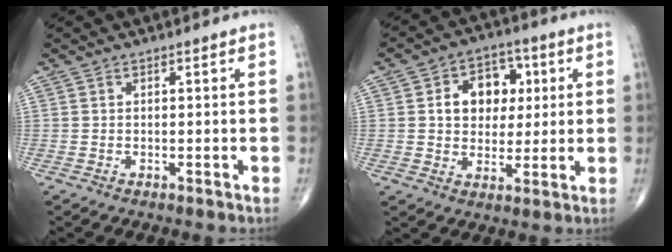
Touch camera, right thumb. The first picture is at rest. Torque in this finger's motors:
{"motor_torque": [0.81, 2.16, 0.93, 0.14, 0.09]}